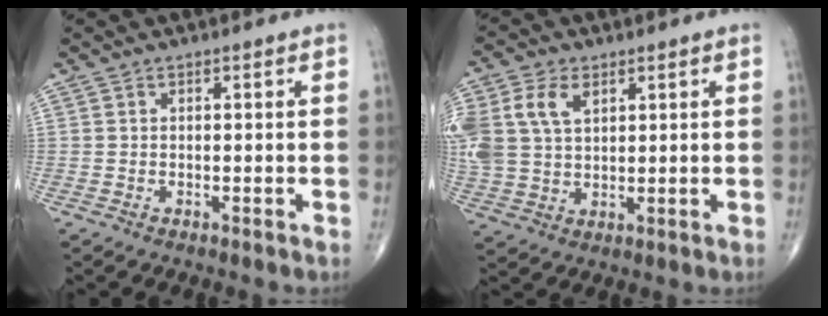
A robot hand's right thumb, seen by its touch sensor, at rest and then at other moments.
{"total": 12.5, "force": [4.3, 8.4, 8.2], "torque": [-0.198, 0.001, 0.087]}